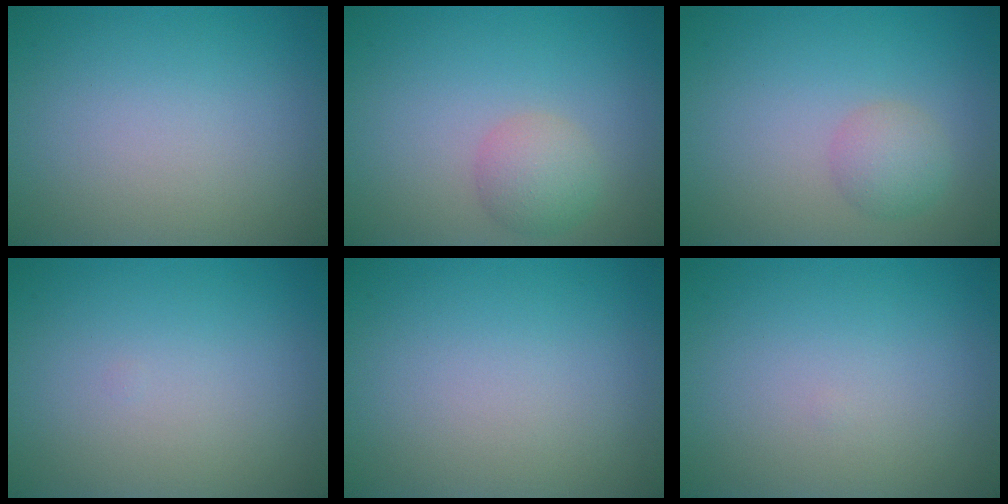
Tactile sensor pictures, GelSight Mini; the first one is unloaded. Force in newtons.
{"total": 2.6, "press": 2.6, "slide": 0.1}
{"total": 2.1, "press": 2.1, "slide": 0.1}
{"total": 0.0}
{"total": 0.0}
{"total": 0.0}